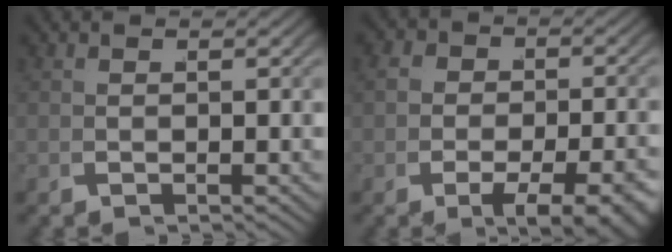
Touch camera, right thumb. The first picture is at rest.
{"total": 5.1, "force": [-1.7, 2.9, 3.8], "torque": [-0.055, -0.021, -0.019]}